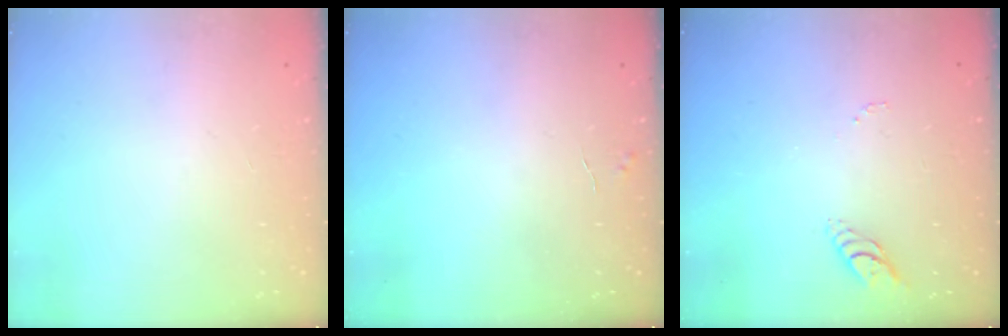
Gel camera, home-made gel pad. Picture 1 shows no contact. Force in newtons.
{"total": 2.8, "press": 2.8, "slide": 0.3}
{"total": 4.8, "press": 4.8, "slide": 0.5}